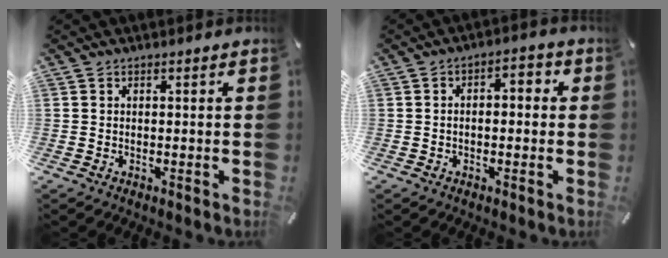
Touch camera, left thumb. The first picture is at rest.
{"total": 3.4, "force": [-1.2, 1.9, 2.6], "torque": [-0.048, 0.017, -0.025]}